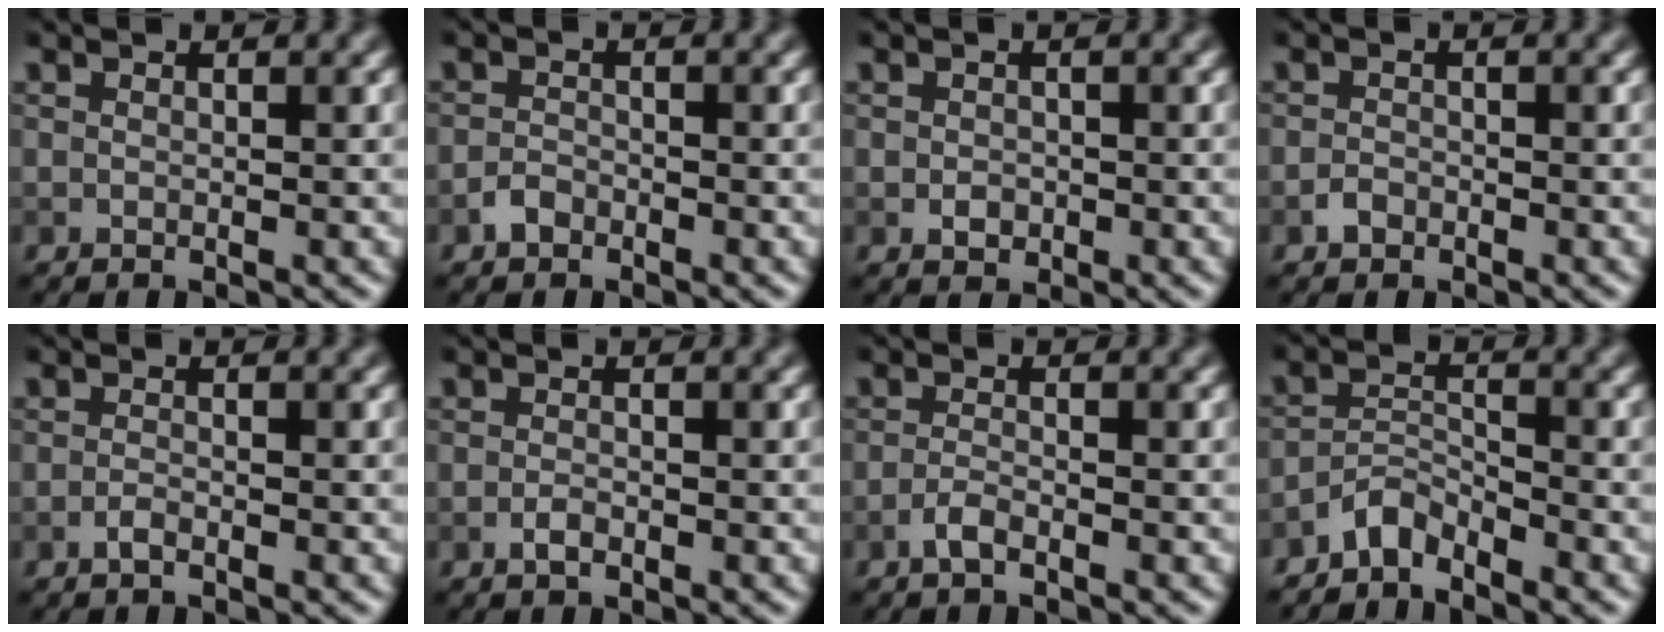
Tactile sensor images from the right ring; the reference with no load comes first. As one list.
[{"total": 1.3, "force": [-1.0, 0.8, 0.5], "torque": [-0.006, 0.004, -0.020]}, {"total": 1.3, "force": [-0.3, 1.0, 0.7], "torque": [-0.010, -0.003, -0.008]}, {"total": 1.0, "force": [-0.7, 0.7, 0.4], "torque": [-0.004, 0.002, -0.014]}, {"total": 0.9, "force": [-0.6, 0.2, 0.6], "torque": [-0.013, 0.001, -0.013]}, {"total": 1.0, "force": [-0.6, 0.4, 0.7], "torque": [-0.015, 0.001, -0.012]}, {"total": 1.4, "force": [-0.9, 0.4, 1.0], "torque": [-0.021, 0.003, -0.021]}, {"total": 2.4, "force": [-2.2, 0.7, 0.7], "torque": [-0.011, 0.010, -0.049]}]